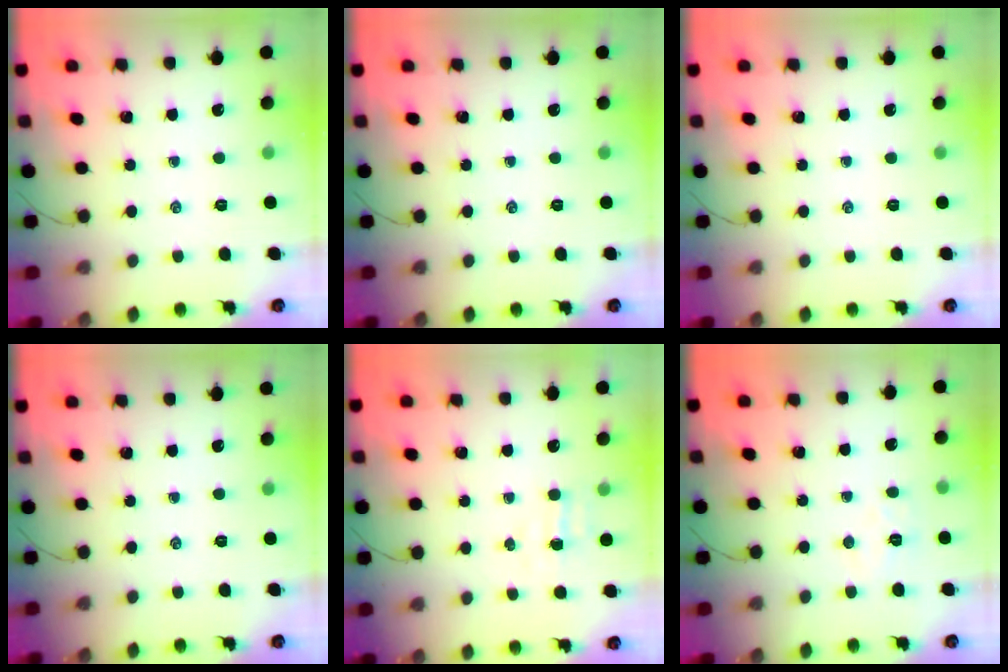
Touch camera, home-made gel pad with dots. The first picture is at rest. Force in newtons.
{"total": 0.0}
{"total": 0.0}
{"total": 0.0}
{"total": 4.0, "press": 3.9, "slide": 1.1}
{"total": 4.7, "press": 4.6, "slide": 1.0}